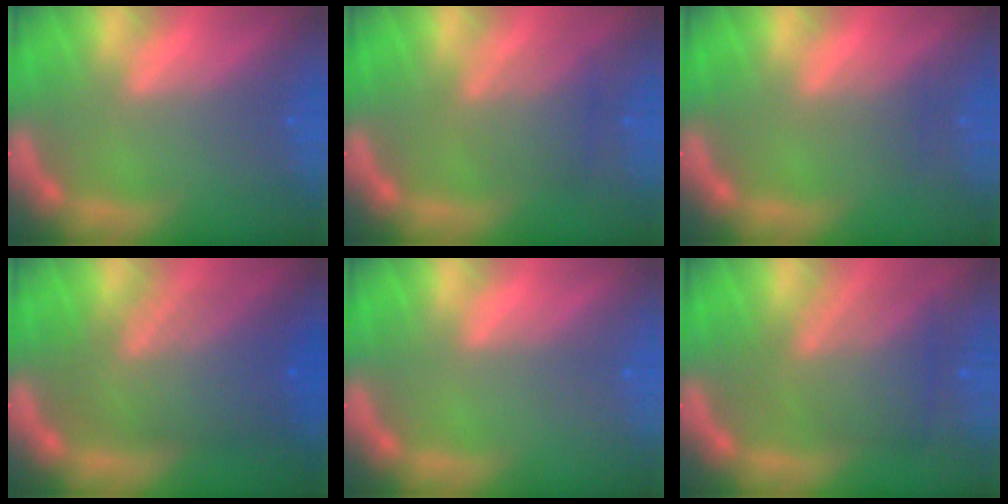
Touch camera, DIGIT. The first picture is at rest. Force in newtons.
{"total": 3.5}
{"total": 1.5}
{"total": 8.6}
{"total": 0.0}
{"total": 6.1}